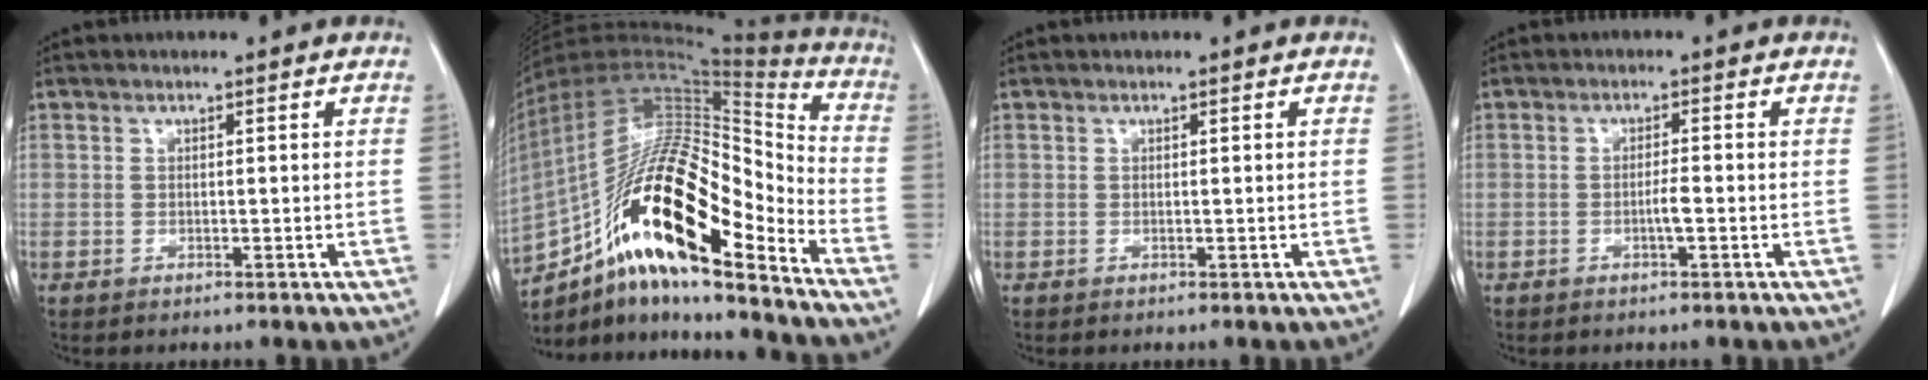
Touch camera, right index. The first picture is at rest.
{"total": 24.4, "force": [-12.8, 5.8, 19.9], "torque": [-0.362, 0.007, -0.220]}
{"total": 0.0}
{"total": 1.7, "force": [-0.5, 0.0, 1.6], "torque": [-0.027, 0.002, -0.007]}